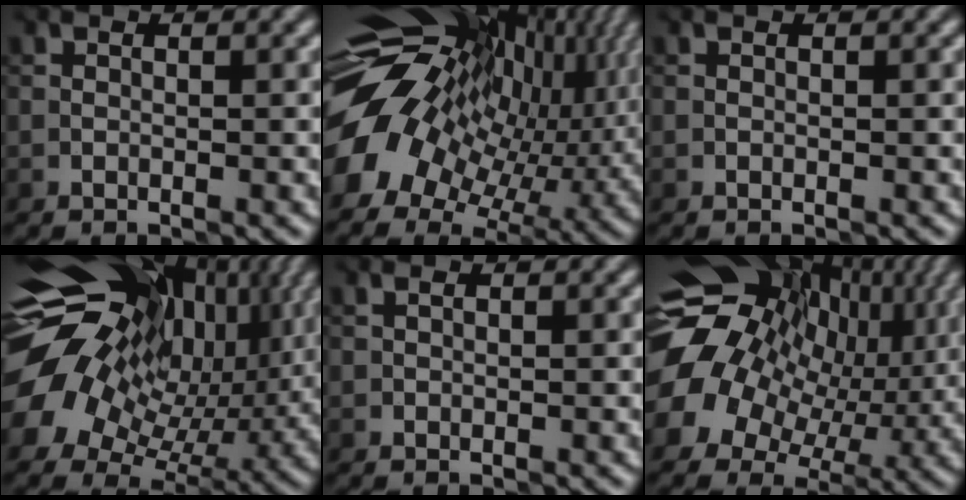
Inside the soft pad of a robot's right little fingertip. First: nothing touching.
{"total": 15.6, "force": [2.7, 10.8, 10.8], "torque": [-0.210, -0.006, 0.069]}
{"total": 0.0}
{"total": 17.7, "force": [5.3, 12.4, 11.5], "torque": [-0.199, 0.009, 0.112]}
{"total": 0.0}
{"total": 15.6, "force": [2.6, 12.7, 8.7], "torque": [-0.159, -0.011, 0.060]}